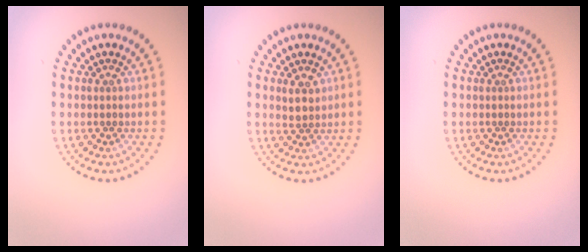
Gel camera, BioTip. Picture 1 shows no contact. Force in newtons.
{"total": 1.6, "press": 1.4, "slide": 0.8}
{"total": 0.0}